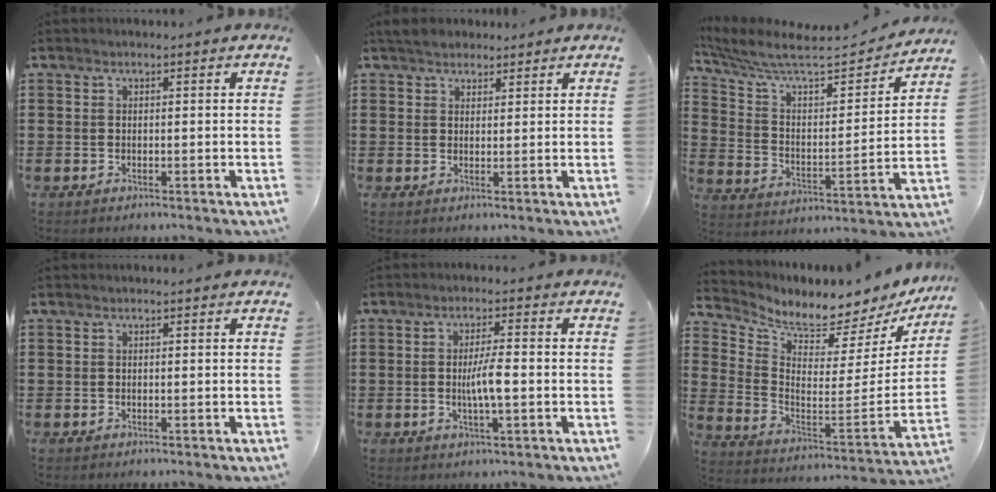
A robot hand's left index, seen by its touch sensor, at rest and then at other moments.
{"total": 2.6, "force": [2.3, 1.3, 0.3], "torque": [-0.014, 0.006, 0.044]}
{"total": 8.1, "force": [7.1, 1.1, 3.8], "torque": [-0.106, -0.052, 0.116]}
{"total": 0.0}
{"total": 4.4, "force": [-0.5, 0.7, 4.3], "torque": [-0.082, 0.000, -0.013]}
{"total": 4.8, "force": [4.5, 0.8, 1.4], "torque": [-0.042, -0.063, 0.068]}